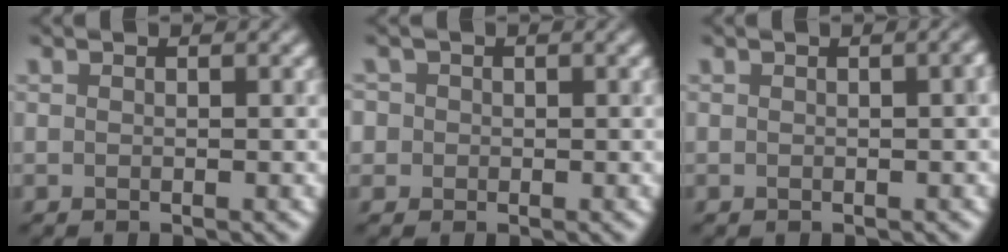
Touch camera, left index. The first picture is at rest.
{"total": 2.1, "force": [0.6, 1.9, 0.7], "torque": [-0.002, 0.011, 0.000]}
{"total": 1.3, "force": [0.1, 0.3, 1.2], "torque": [-0.010, 0.006, 0.001]}